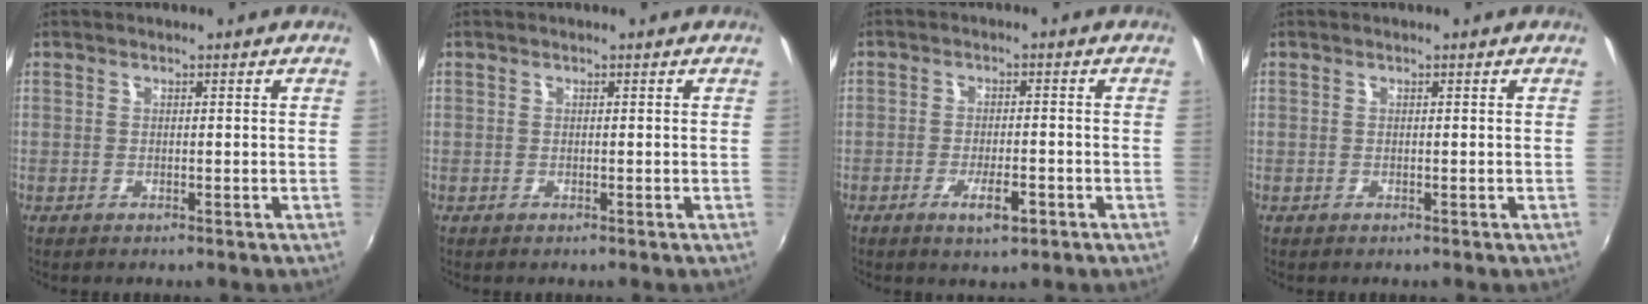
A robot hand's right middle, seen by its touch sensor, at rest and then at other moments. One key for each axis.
{"total": 0.0}
{"total": 4.5, "fx": -2.4, "fy": 1.4, "fz": 3.5, "tx": -0.074, "ty": -0.008, "tz": -0.039}
{"total": 0.0}